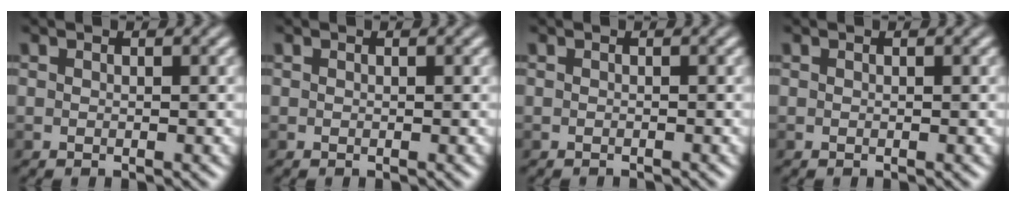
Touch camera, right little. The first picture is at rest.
{"total": 0.0}
{"total": 0.8, "force": [-0.7, 0.0, -0.1], "torque": [0.005, -0.007, -0.014]}
{"total": 0.0}